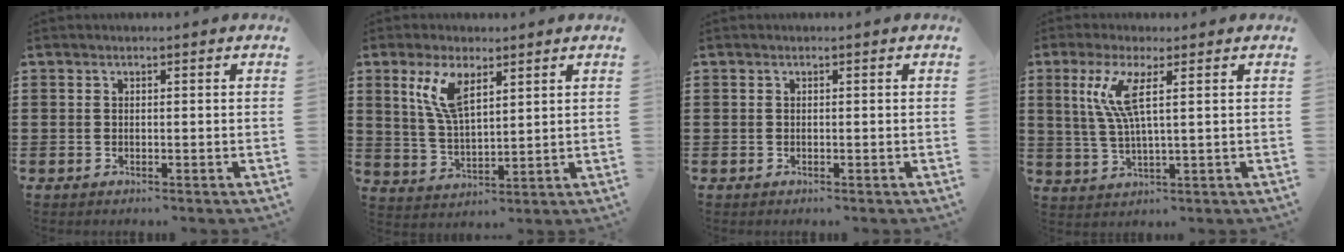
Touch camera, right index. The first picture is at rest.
{"total": 7.5, "force": [3.6, 2.7, 5.9], "torque": [-0.127, 0.005, 0.065]}
{"total": 0.0}
{"total": 6.9, "force": [2.2, 0.9, 6.5], "torque": [-0.146, -0.008, 0.029]}